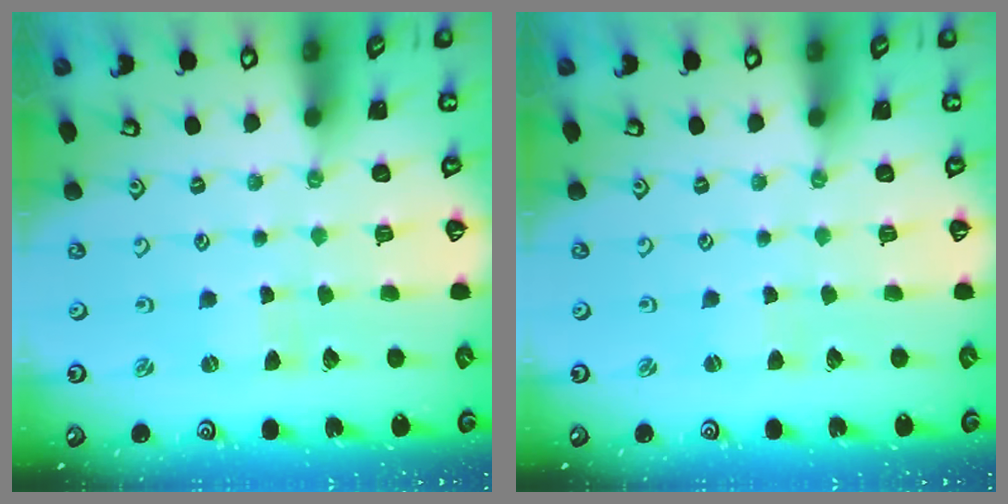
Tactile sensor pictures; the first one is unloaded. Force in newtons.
{"total": 1.7, "press": 1.7, "slide": 0.2}